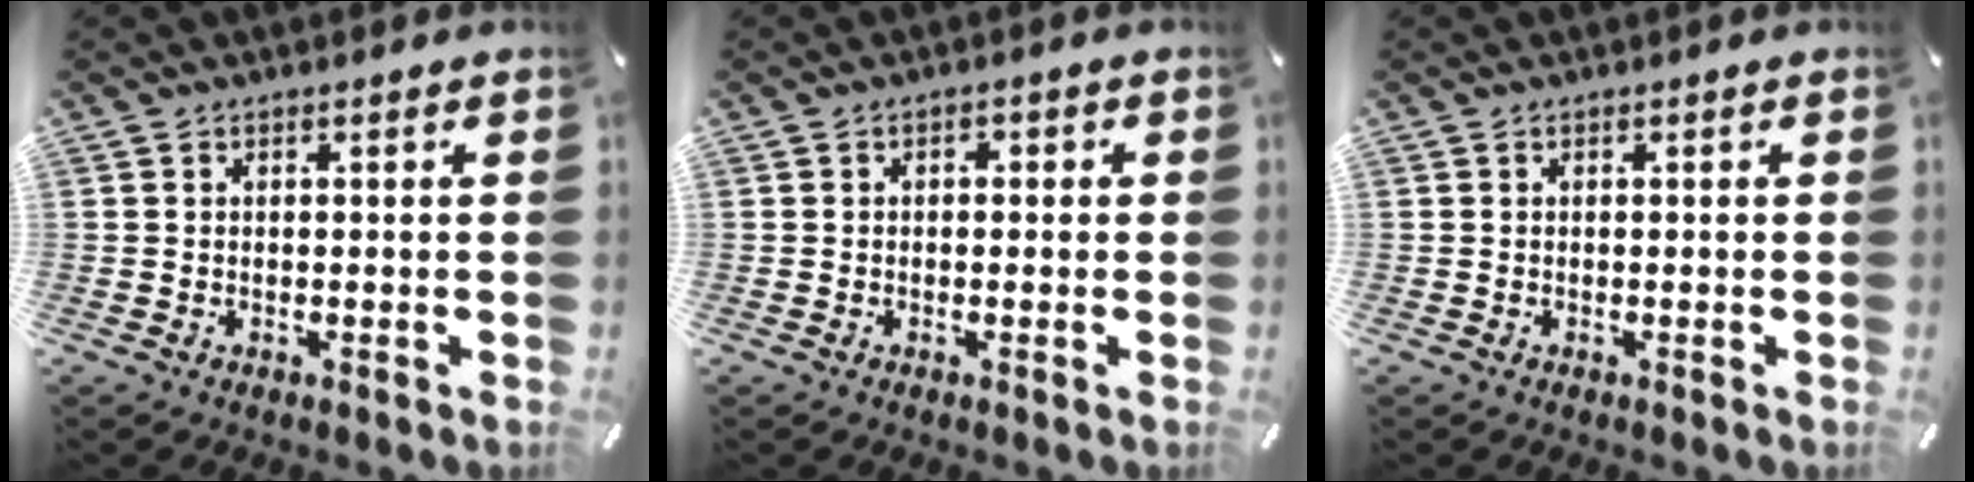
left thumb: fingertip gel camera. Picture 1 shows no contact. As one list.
[{"total": 1.3, "force": [-0.4, 0.9, 0.8], "torque": [-0.016, 0.007, -0.011]}, {"total": 0.0}]